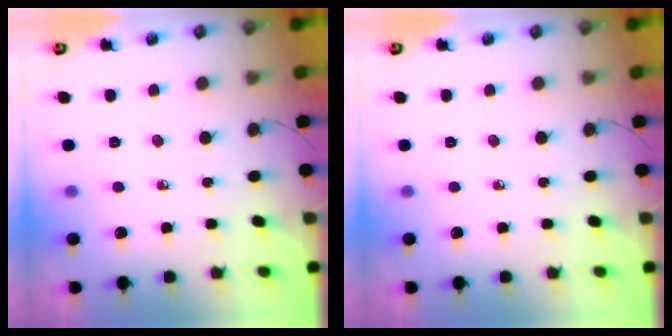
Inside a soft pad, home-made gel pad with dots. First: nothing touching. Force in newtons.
{"total": 0.0}